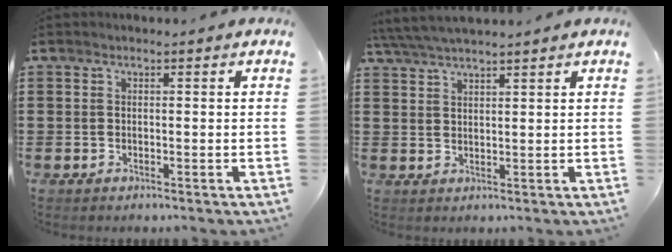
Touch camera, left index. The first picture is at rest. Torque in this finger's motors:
{"motor_torque": [0.10, -0.74, 0.19, 0.08]}